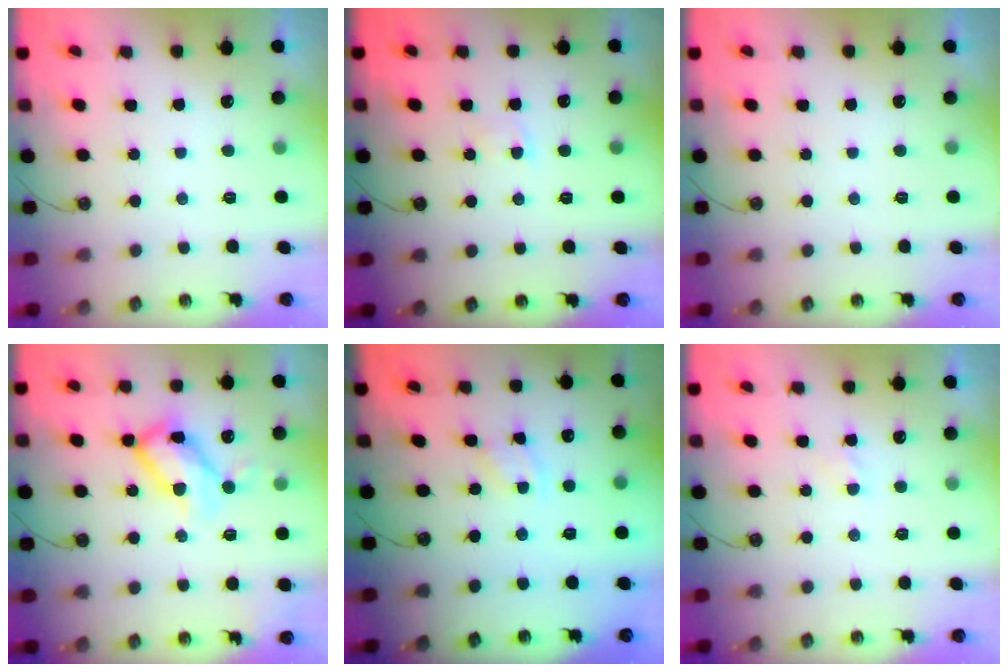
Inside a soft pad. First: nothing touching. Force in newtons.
{"total": 1.9, "press": 1.9, "slide": 0.3}
{"total": 0.0}
{"total": 14.3, "press": 14.3, "slide": 1.3}
{"total": 2.1, "press": 2.1, "slide": 0.4}
{"total": 2.7, "press": 2.6, "slide": 0.4}